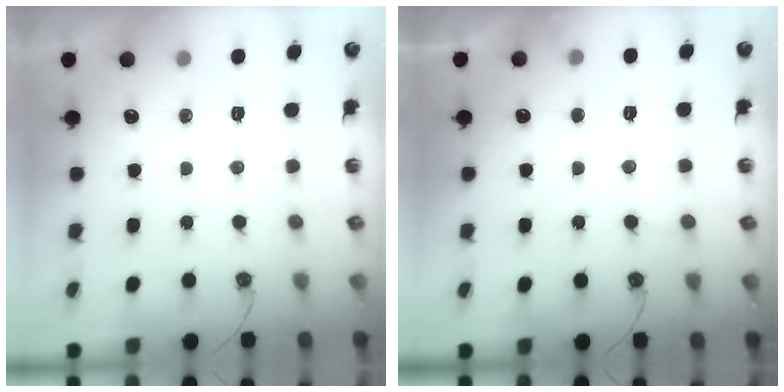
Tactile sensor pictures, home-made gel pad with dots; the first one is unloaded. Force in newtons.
{"total": 6.6, "press": 6.5, "slide": 0.4}